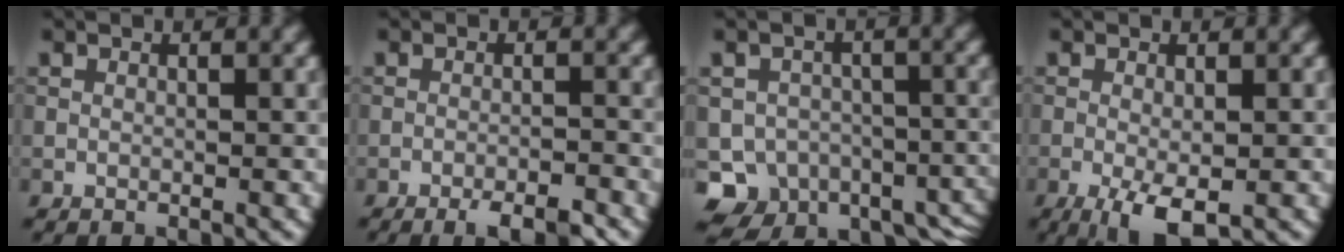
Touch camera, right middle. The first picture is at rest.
{"total": 4.0, "force": [-3.0, 0.7, 2.5], "torque": [-0.042, -0.001, -0.042]}
{"total": 9.3, "force": [-6.0, 6.8, 2.3], "torque": [-0.021, -0.007, -0.075]}
{"total": 3.9, "force": [-1.5, 1.3, 3.3], "torque": [-0.063, -0.009, -0.026]}